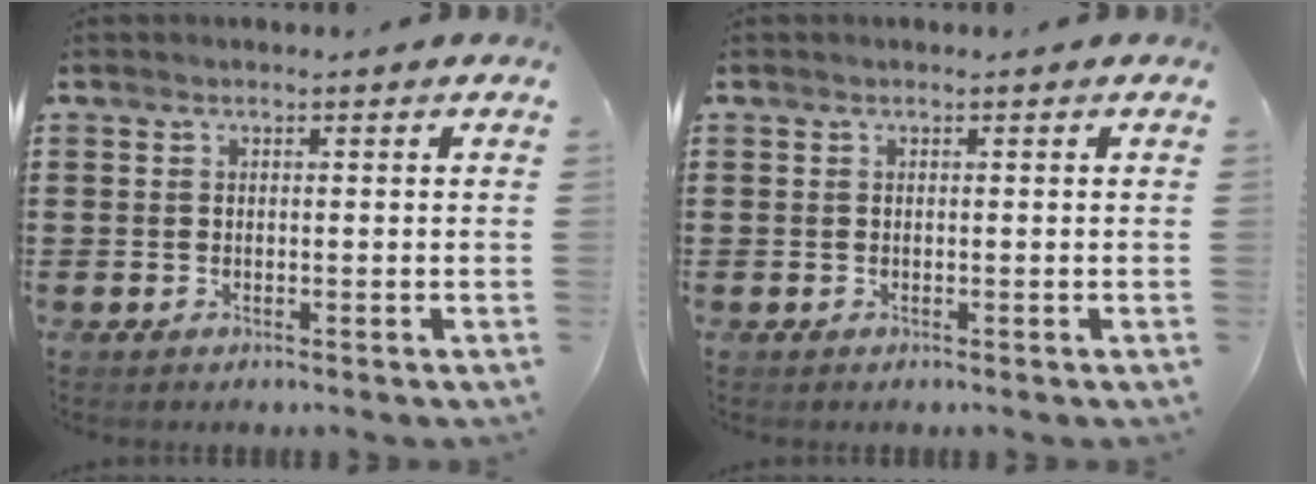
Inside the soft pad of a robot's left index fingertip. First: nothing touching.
{"total": 0.0}